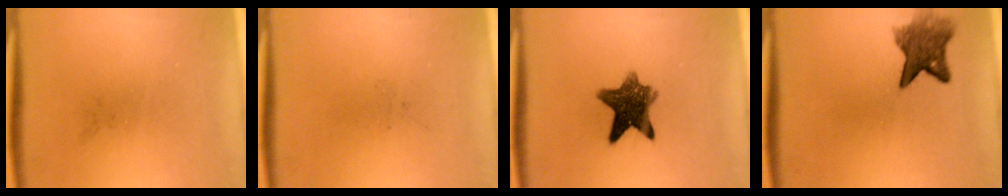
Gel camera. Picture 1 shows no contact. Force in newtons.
{"total": 0.0}
{"total": 9.3}
{"total": 5.7}